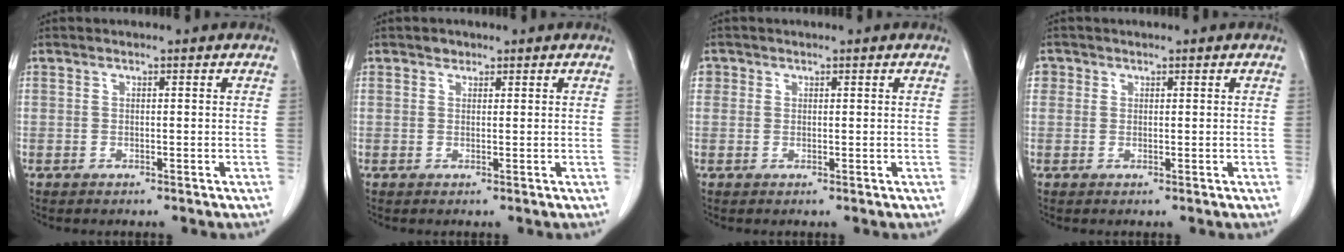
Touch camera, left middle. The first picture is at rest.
{"total": 0.9, "force": [0.7, 0.6, 0.1], "torque": [0.001, -0.003, 0.009]}
{"total": 1.4, "force": [0.5, 1.3, 0.2], "torque": [0.008, 0.007, 0.007]}
{"total": 1.6, "force": [0.6, 1.5, 0.3], "torque": [0.007, 0.007, 0.007]}